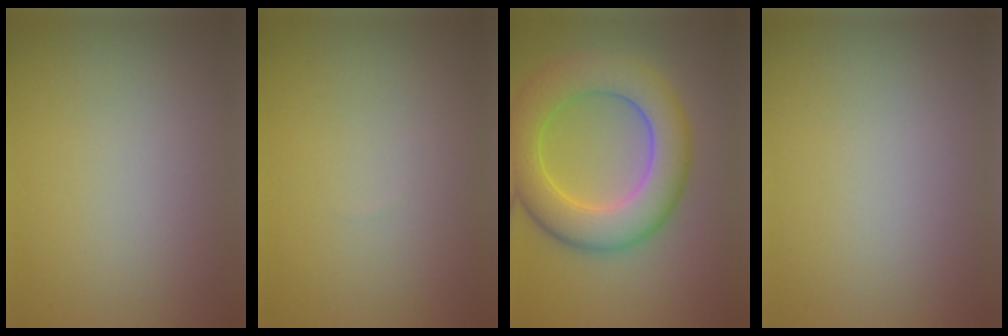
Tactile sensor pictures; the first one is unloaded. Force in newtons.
{"total": 0.0}
{"total": 8.2, "press": 8.2, "slide": 0.1}
{"total": 0.0}